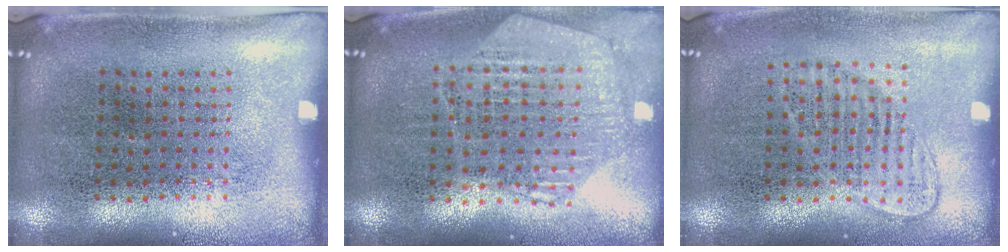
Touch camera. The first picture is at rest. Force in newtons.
{"total": 1.1, "press": 1.1, "slide": 0.2}
{"total": 1.2, "press": 1.0, "slide": 0.6}